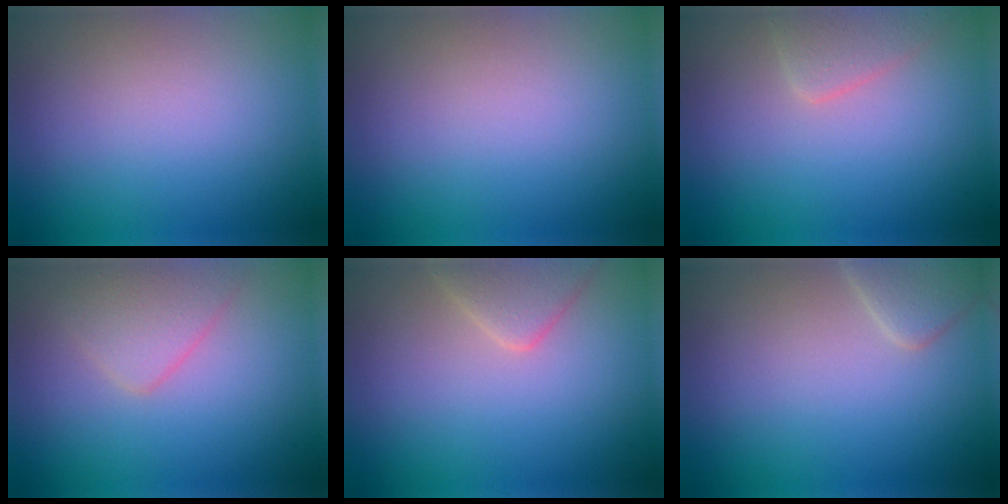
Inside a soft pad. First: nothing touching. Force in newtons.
{"total": 0.0}
{"total": 1.9, "press": 1.9, "slide": 0.2}
{"total": 2.7, "press": 2.7, "slide": 0.1}
{"total": 2.8, "press": 2.8, "slide": 0.1}
{"total": 2.3, "press": 2.3, "slide": 0.2}